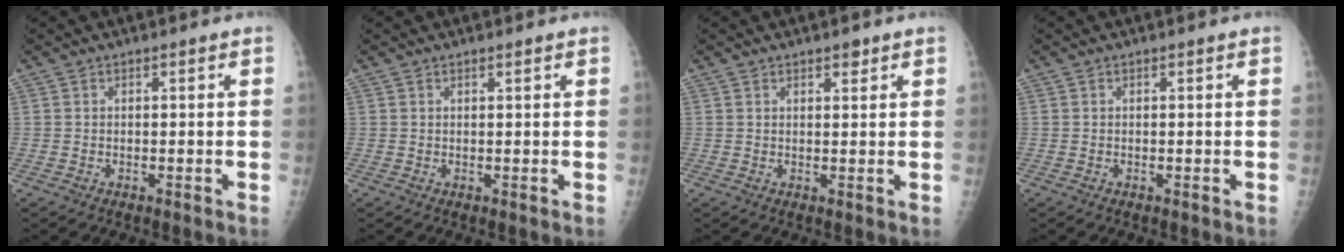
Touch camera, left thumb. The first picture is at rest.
{"total": 0.7, "force": [0.5, 0.1, 0.4], "torque": [-0.006, -0.003, 0.009]}
{"total": 1.9, "force": [1.3, 0.8, 1.0], "torque": [-0.006, -0.007, 0.018]}
{"total": 0.0}